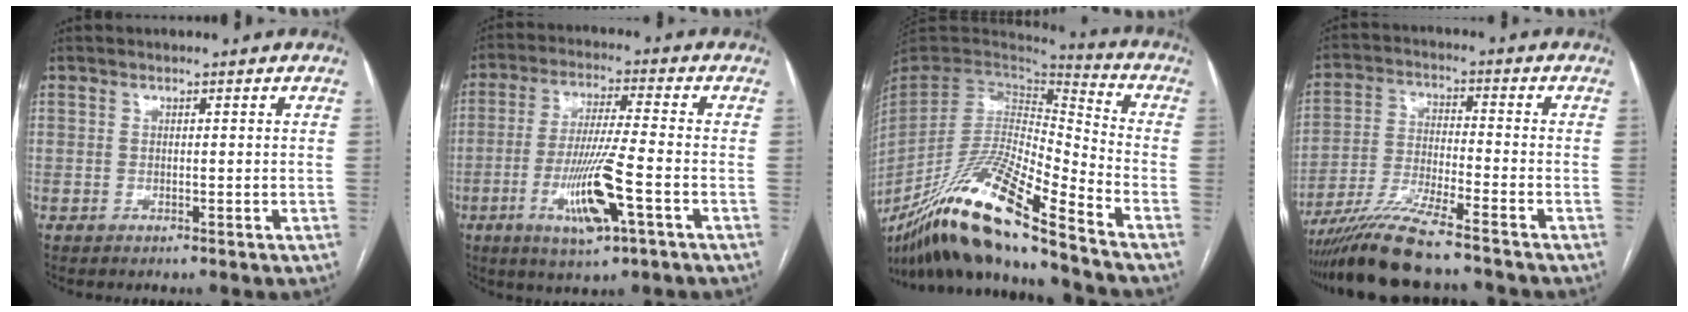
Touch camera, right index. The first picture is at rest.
{"total": 11.1, "force": [-4.1, 0.6, 10.4], "torque": [-0.202, -0.013, -0.072]}
{"total": 22.8, "force": [-16.8, 0.5, 15.4], "torque": [-0.310, -0.040, -0.314]}
{"total": 11.4, "force": [-9.4, -0.2, 6.5], "torque": [-0.124, -0.026, -0.171]}